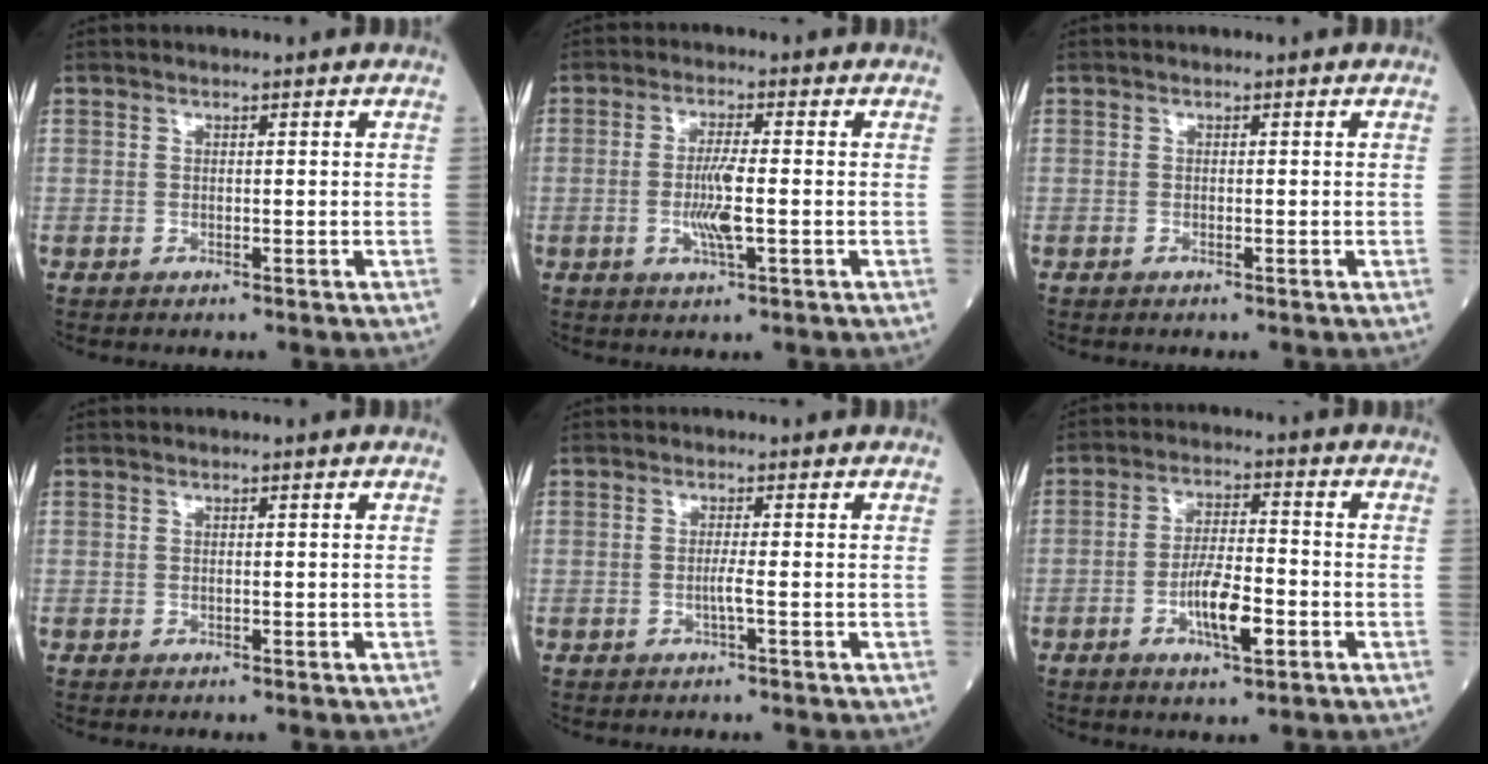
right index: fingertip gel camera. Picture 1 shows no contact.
{"total": 5.4, "force": [-1.0, 0.4, 5.3], "torque": [-0.108, -0.008, -0.018]}
{"total": 0.0}
{"total": 0.0}
{"total": 1.3, "force": [-0.5, -0.4, 1.1], "torque": [-0.018, -0.001, -0.011]}
{"total": 7.9, "force": [-2.8, 1.8, 7.1], "torque": [-0.134, 0.000, -0.048]}